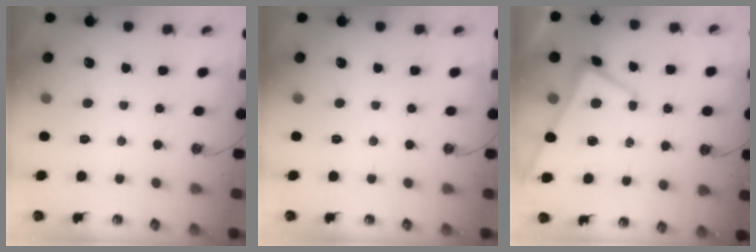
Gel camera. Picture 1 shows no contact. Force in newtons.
{"total": 0.0}
{"total": 1.2, "press": 0.9, "slide": 0.7}